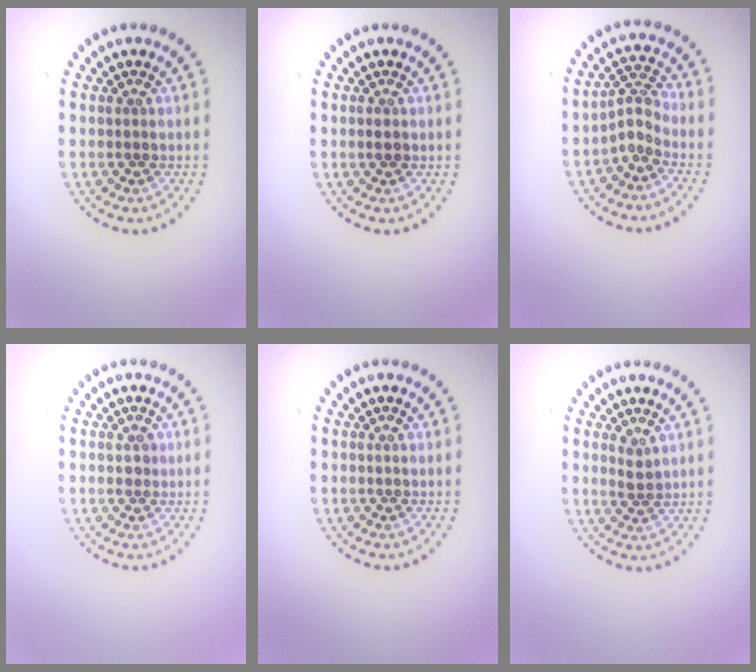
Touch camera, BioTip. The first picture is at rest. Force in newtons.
{"total": 0.8, "press": 0.8, "slide": 0.3}
{"total": 2.3, "press": 1.6, "slide": 1.7}
{"total": 1.0, "press": 0.9, "slide": 0.4}
{"total": 0.0}
{"total": 1.3, "press": 1.1, "slide": 0.7}